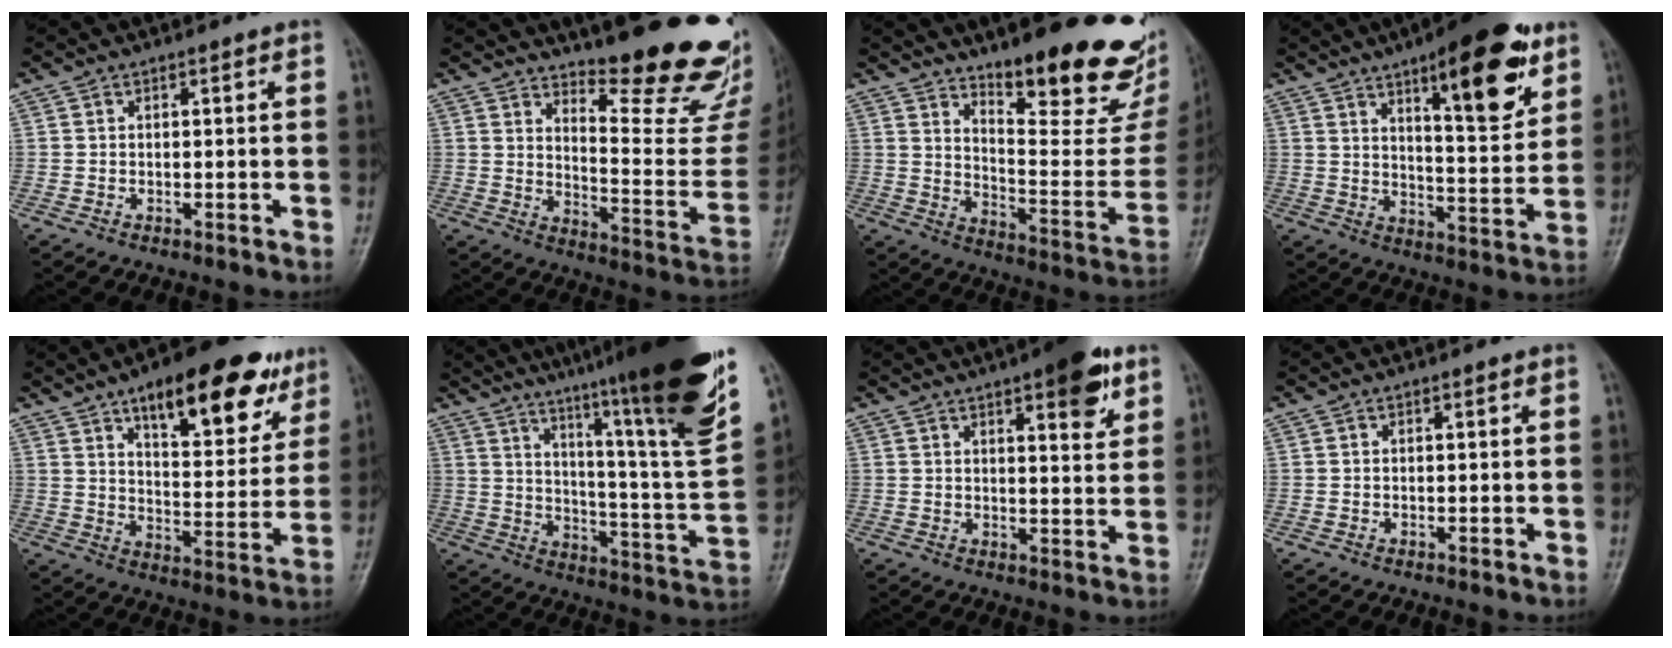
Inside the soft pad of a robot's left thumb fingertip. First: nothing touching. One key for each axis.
{"total": 22.0, "fx": 18.2, "fy": 4.0, "fz": 11.7, "tx": -0.128, "ty": -0.170, "tz": 0.241}
{"total": 24.8, "fx": 17.8, "fy": 6.7, "fz": 15.8, "tx": -0.180, "ty": -0.120, "tz": 0.252}
{"total": 17.9, "fx": 9.8, "fy": 5.5, "fz": 14.0, "tx": -0.167, "ty": -0.050, "tz": 0.145}
{"total": 21.1, "fx": 12.5, "fy": 8.2, "fz": 14.9, "tx": -0.162, "ty": -0.045, "tz": 0.186}
{"total": 29.7, "fx": 21.4, "fy": 1.8, "fz": 20.5, "tx": -0.292, "ty": -0.122, "tz": 0.305}
{"total": 9.6, "fx": 5.3, "fy": 2.9, "fz": 7.4, "tx": -0.081, "ty": -0.023, "tz": 0.068}
{"total": 0.0}